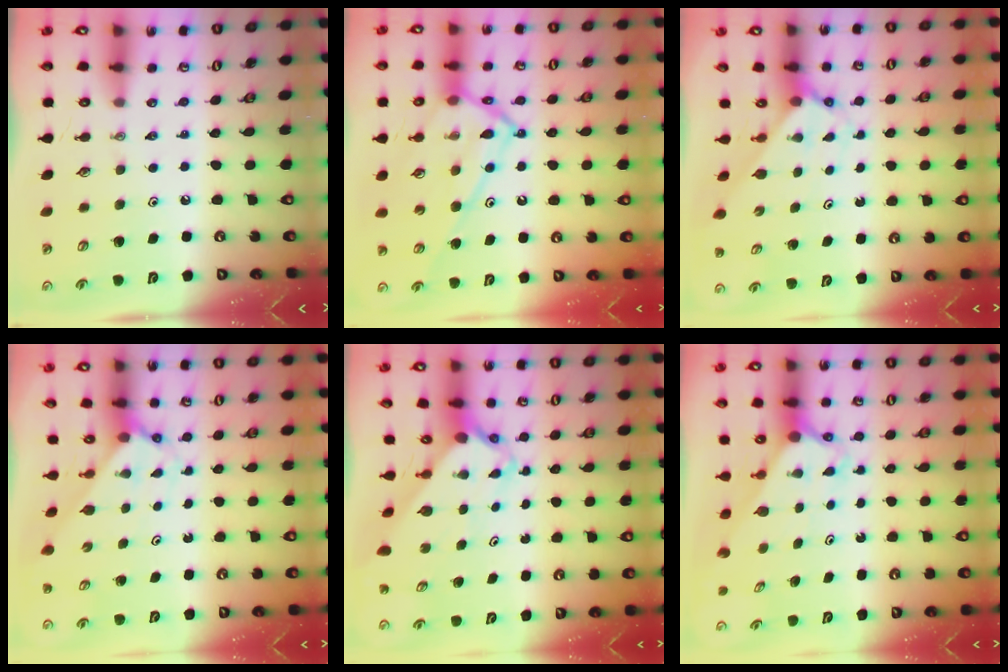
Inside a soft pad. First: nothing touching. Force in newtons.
{"total": 16.9, "press": 16.8, "slide": 1.3}
{"total": 2.7, "press": 2.7, "slide": 0.2}
{"total": 2.7, "press": 2.7, "slide": 0.2}
{"total": 4.1, "press": 4.0, "slide": 0.5}
{"total": 2.6, "press": 2.6, "slide": 0.2}